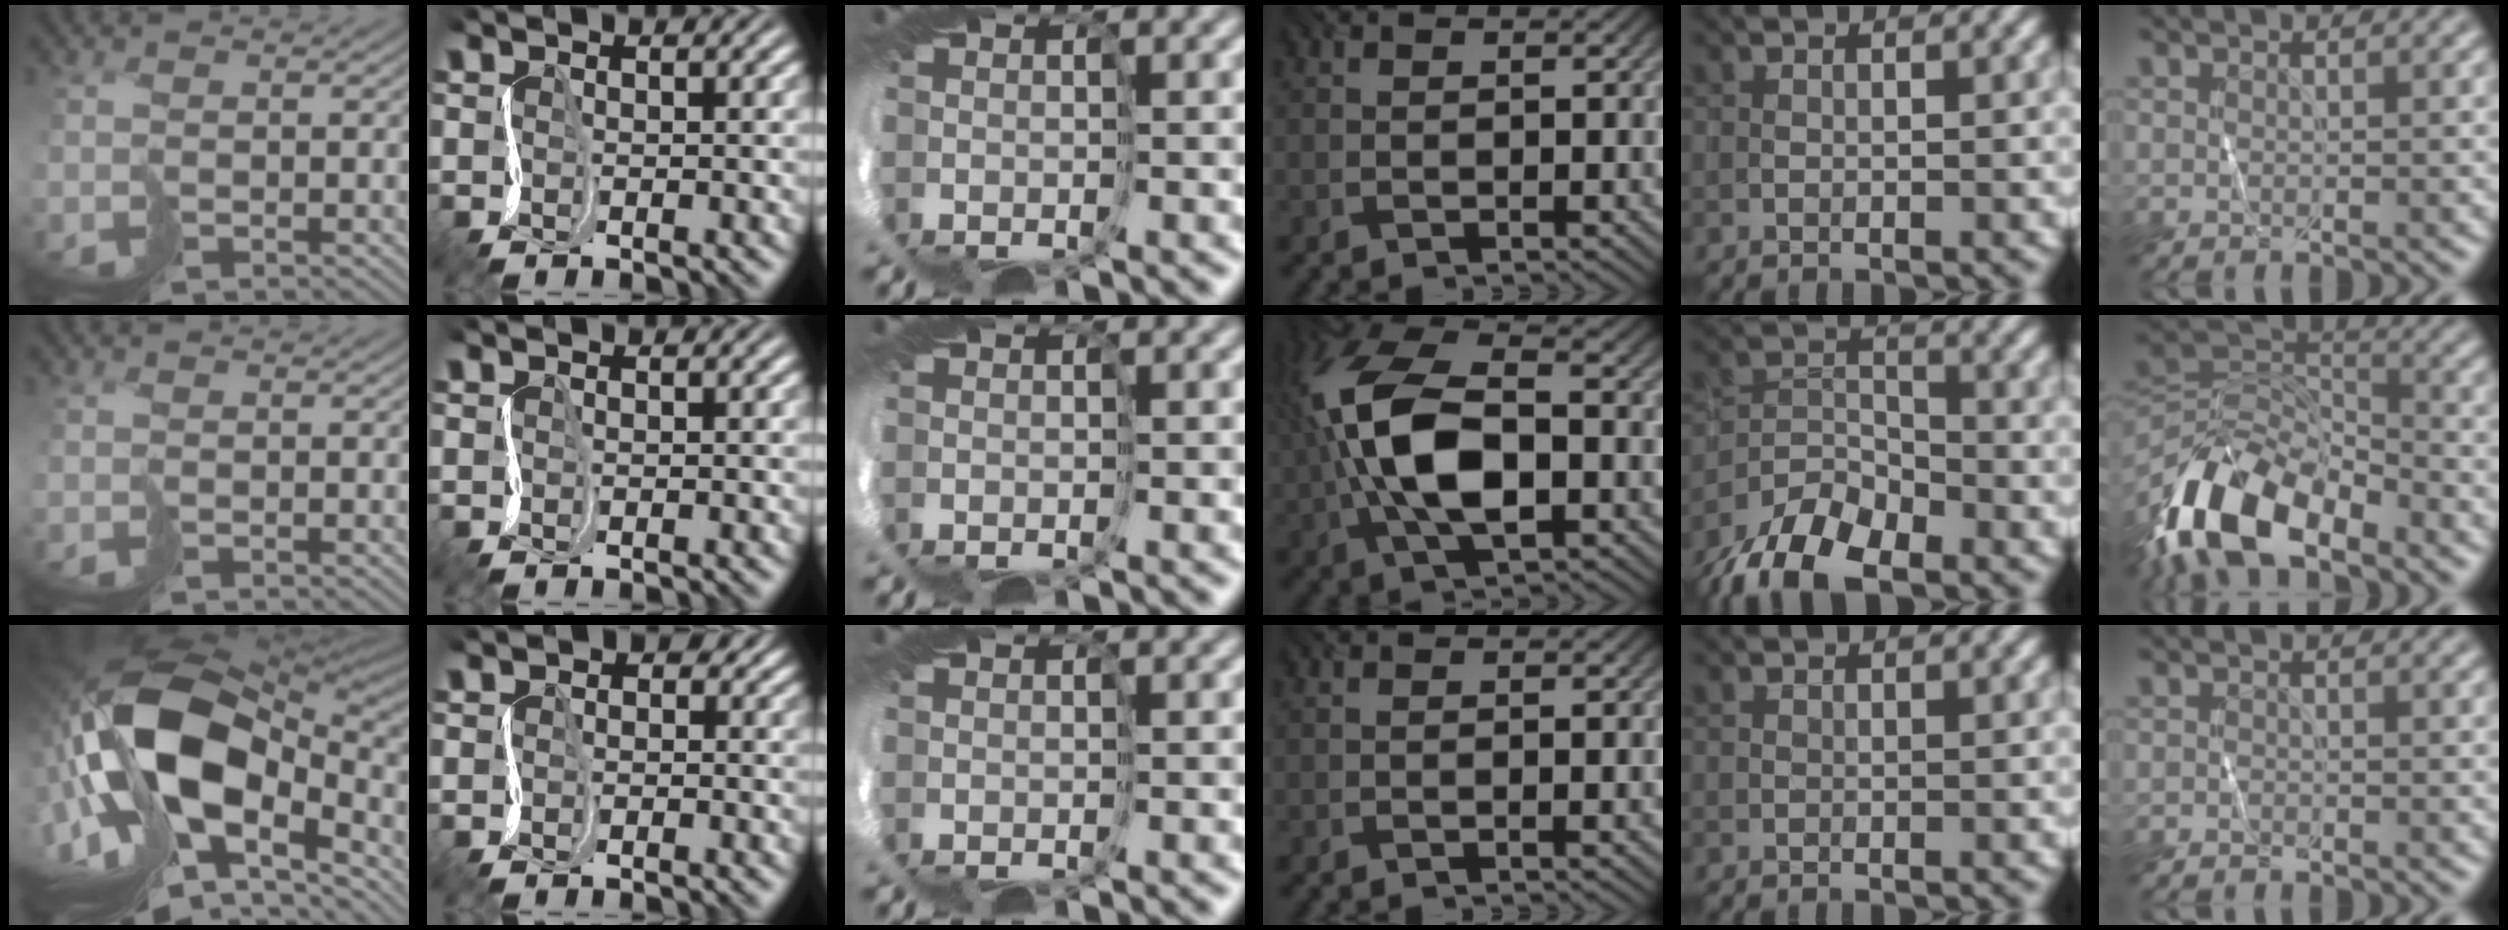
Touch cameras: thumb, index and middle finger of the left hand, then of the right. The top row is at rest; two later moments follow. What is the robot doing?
{"motion": "cut", "object": "tape"}